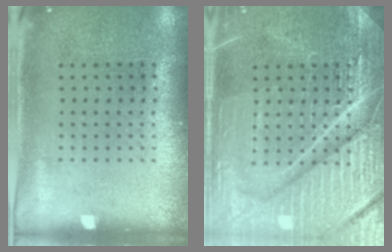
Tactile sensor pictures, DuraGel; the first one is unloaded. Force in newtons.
{"total": 7.2, "press": 7.2, "slide": 0.9}